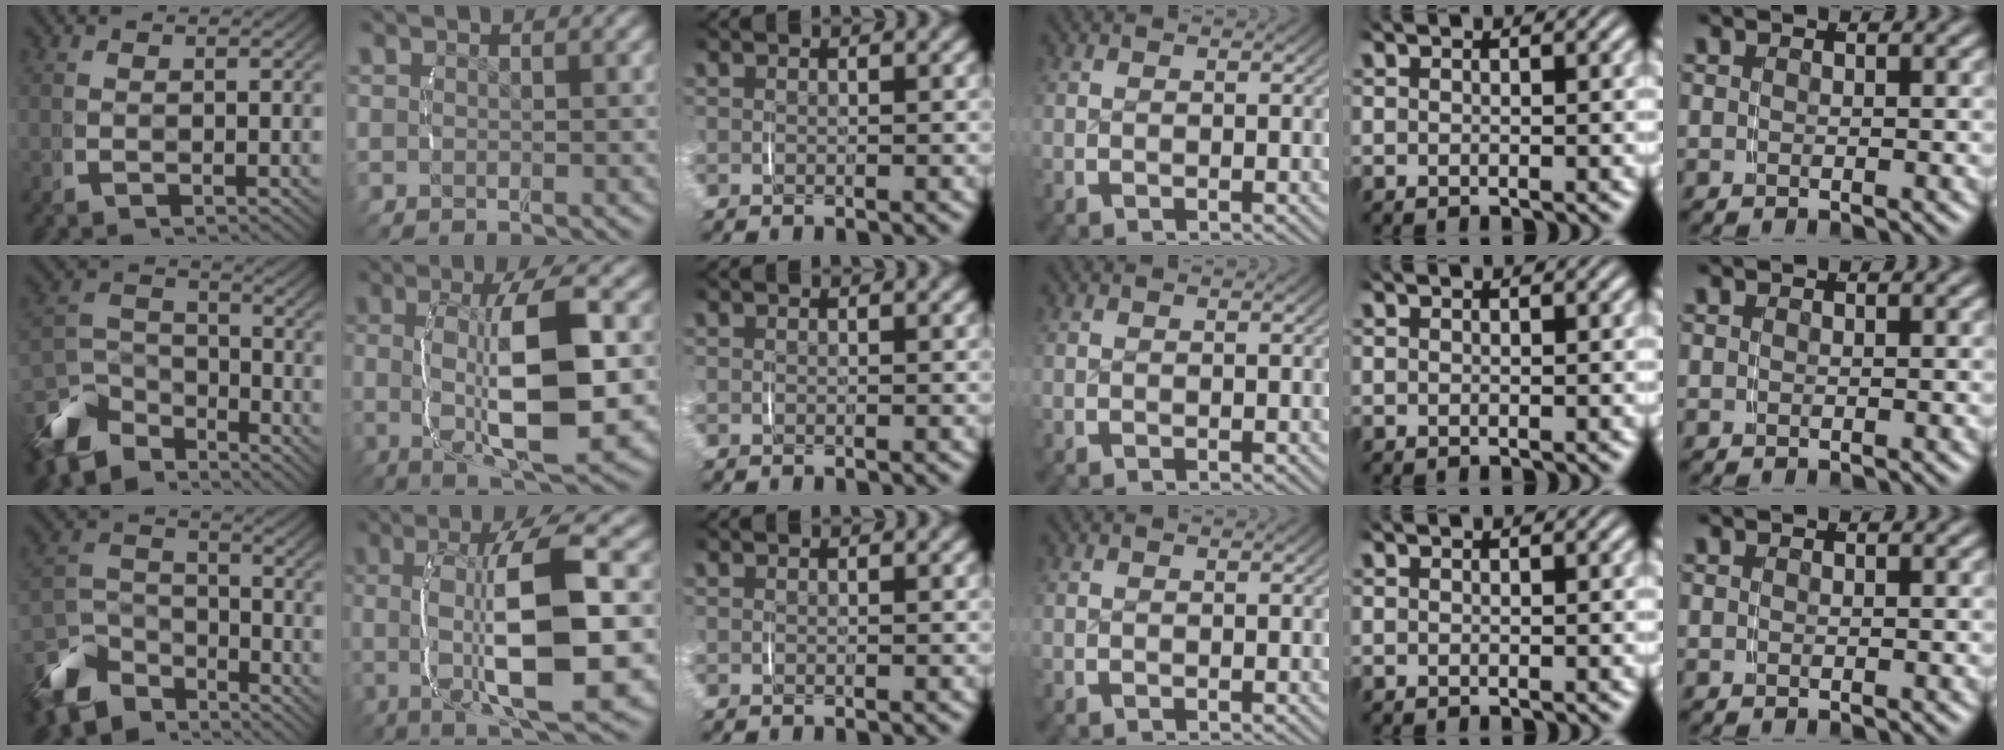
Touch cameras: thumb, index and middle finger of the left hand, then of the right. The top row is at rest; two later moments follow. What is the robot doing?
{"motion": "lift_and_place", "object": "jar lid"}